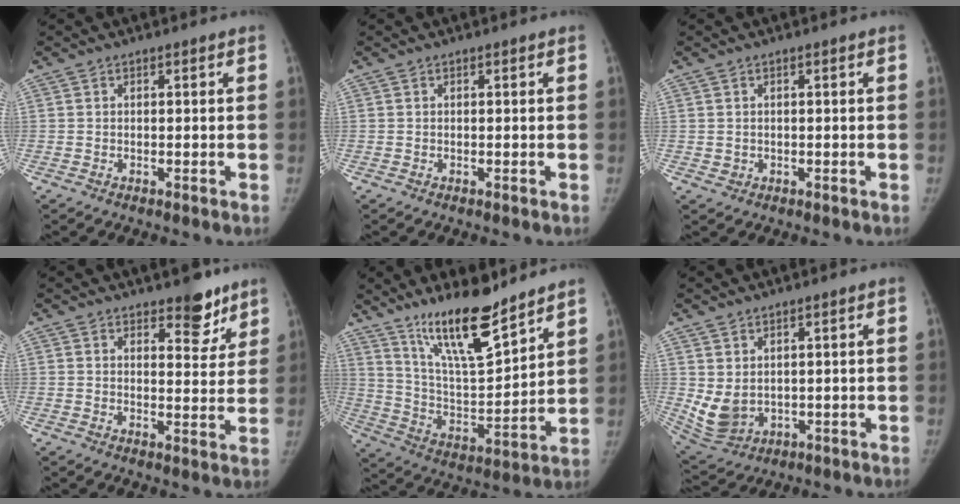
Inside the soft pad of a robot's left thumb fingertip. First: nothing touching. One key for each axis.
{"total": 0.0}
{"total": 1.0, "fx": 0.2, "fy": 0.9, "fz": 0.4, "tx": -0.001, "ty": -0.001, "tz": 0.007}
{"total": 7.0, "fx": 5.1, "fy": 3.0, "fz": 3.7, "tx": -0.015, "ty": -0.033, "tz": 0.069}
{"total": 16.9, "fx": 12.8, "fy": 3.8, "fz": 10.4, "tx": -0.155, "ty": -0.081, "tz": 0.236}
{"total": 6.8, "fx": 1.3, "fy": 4.8, "fz": 4.7, "tx": -0.083, "ty": -0.014, "tz": 0.048}